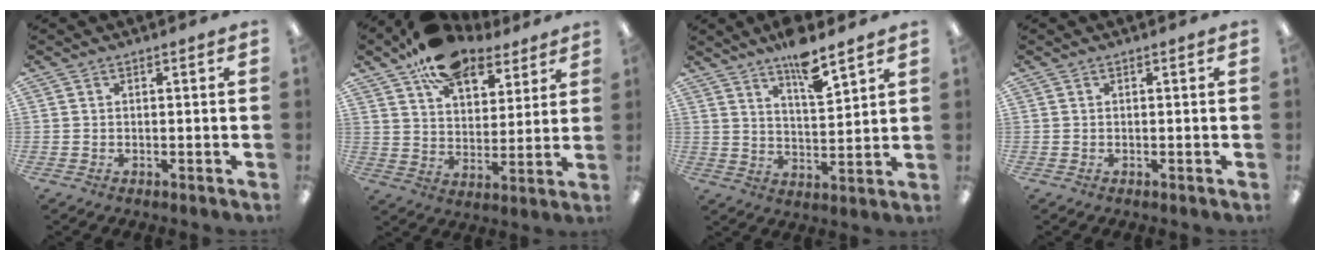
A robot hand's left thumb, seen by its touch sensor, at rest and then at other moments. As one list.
[{"total": 14.8, "force": [10.7, 7.9, 6.6], "torque": [-0.099, -0.055, 0.195]}, {"total": 9.4, "force": [7.5, 2.2, 5.3], "torque": [-0.084, -0.048, 0.127]}, {"total": 0.0}]